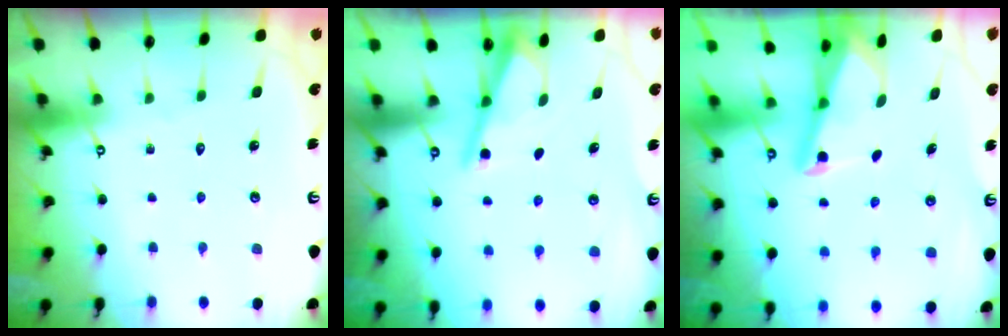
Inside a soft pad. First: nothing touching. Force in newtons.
{"total": 3.5, "press": 3.4, "slide": 0.4}
{"total": 2.7, "press": 2.6, "slide": 0.6}